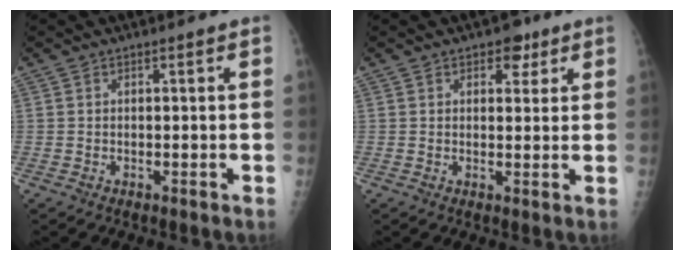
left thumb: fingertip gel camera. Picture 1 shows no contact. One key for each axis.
{"total": 4.0, "fx": 2.3, "fy": 2.6, "fz": 2.1, "tx": -0.003, "ty": -0.008, "tz": 0.027}